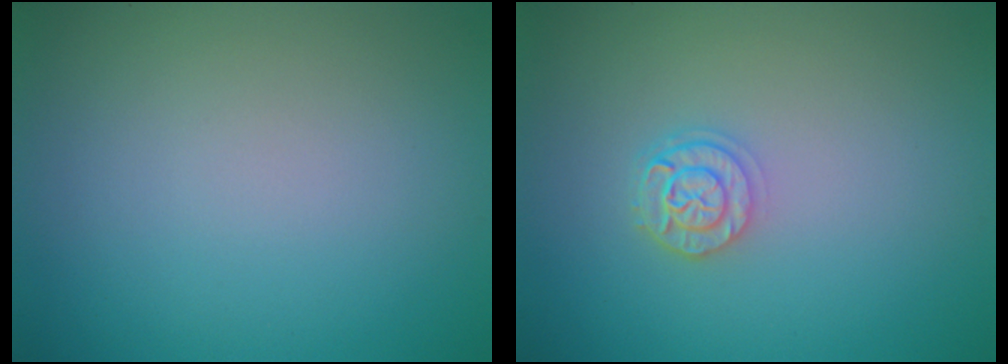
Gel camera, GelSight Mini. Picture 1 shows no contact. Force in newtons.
{"total": 2.4, "press": 2.0, "slide": 1.3}